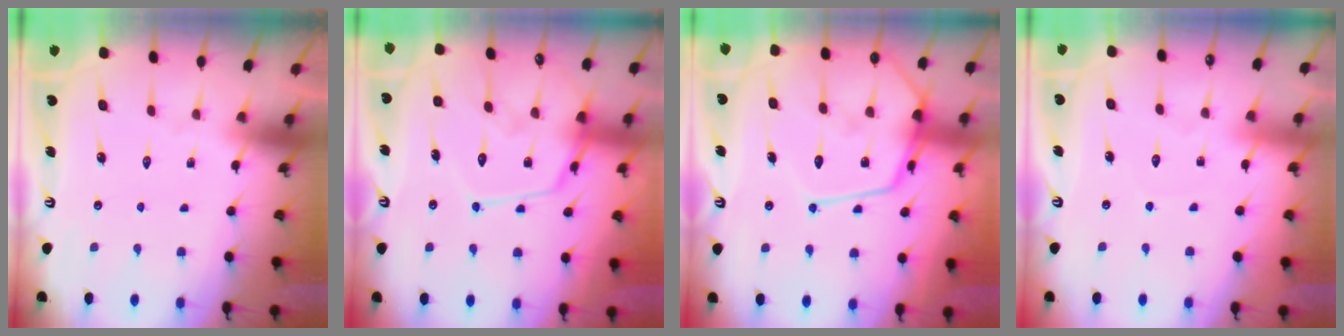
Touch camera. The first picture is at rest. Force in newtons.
{"total": 13.6, "press": 13.6, "slide": 0.5}
{"total": 18.2, "press": 18.2, "slide": 1.6}
{"total": 2.8, "press": 2.8, "slide": 0.3}